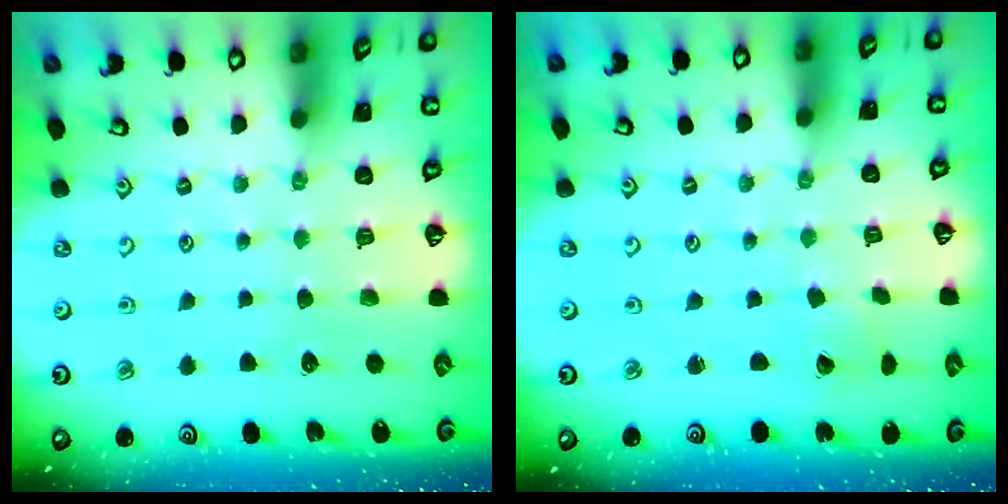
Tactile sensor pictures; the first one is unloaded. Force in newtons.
{"total": 1.6, "press": 1.6, "slide": 0.1}